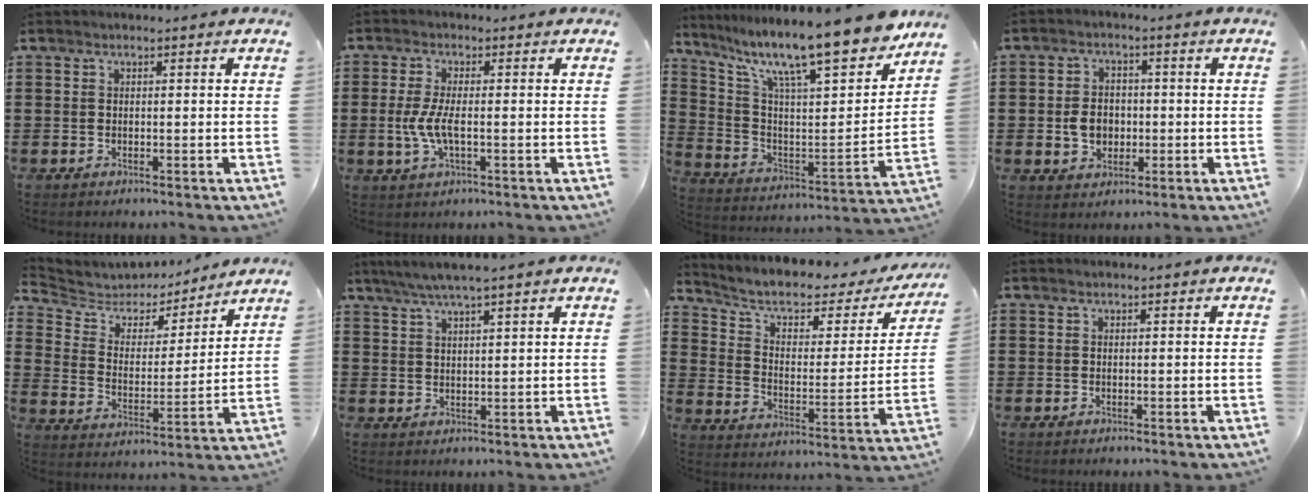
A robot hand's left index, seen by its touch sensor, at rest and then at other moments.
{"total": 4.6, "force": [-0.7, 1.4, 4.3], "torque": [-0.104, -0.007, -0.021]}
{"total": 14.0, "force": [11.6, 2.0, 7.6], "torque": [-0.169, -0.081, 0.192]}
{"total": 5.0, "force": [-0.6, 3.8, 3.1], "torque": [-0.057, 0.006, -0.015]}
{"total": 4.6, "force": [4.1, 2.1, 0.4], "torque": [-0.039, -0.028, 0.064]}
{"total": 3.8, "force": [3.0, -0.2, 2.4], "torque": [-0.051, -0.003, 0.053]}
{"total": 5.7, "force": [3.7, 2.4, 3.6], "torque": [-0.089, -0.020, 0.057]}
{"total": 0.0}